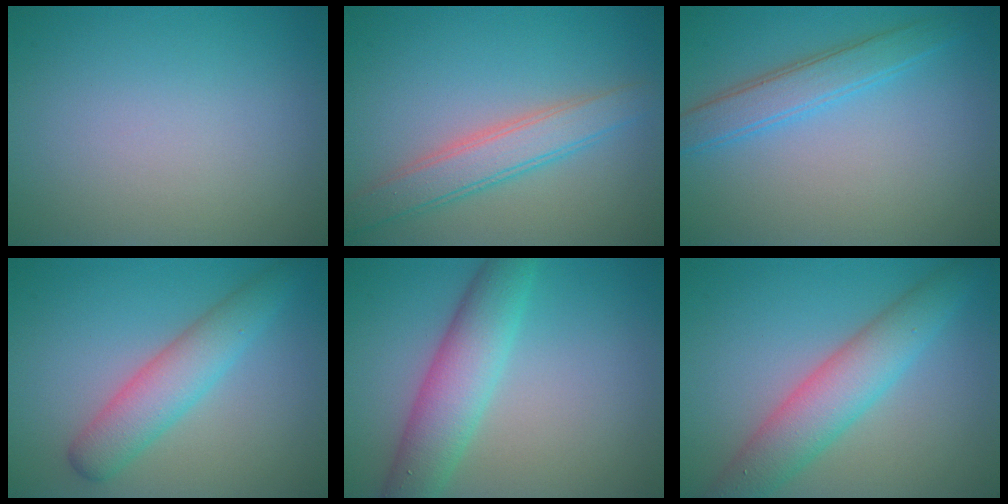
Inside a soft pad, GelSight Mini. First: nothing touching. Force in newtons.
{"total": 3.8, "press": 3.8, "slide": 0.1}
{"total": 3.2, "press": 3.2, "slide": 0.1}
{"total": 4.3, "press": 4.3, "slide": 0.2}
{"total": 5.5, "press": 5.5, "slide": 0.1}
{"total": 5.6, "press": 5.6, "slide": 0.2}